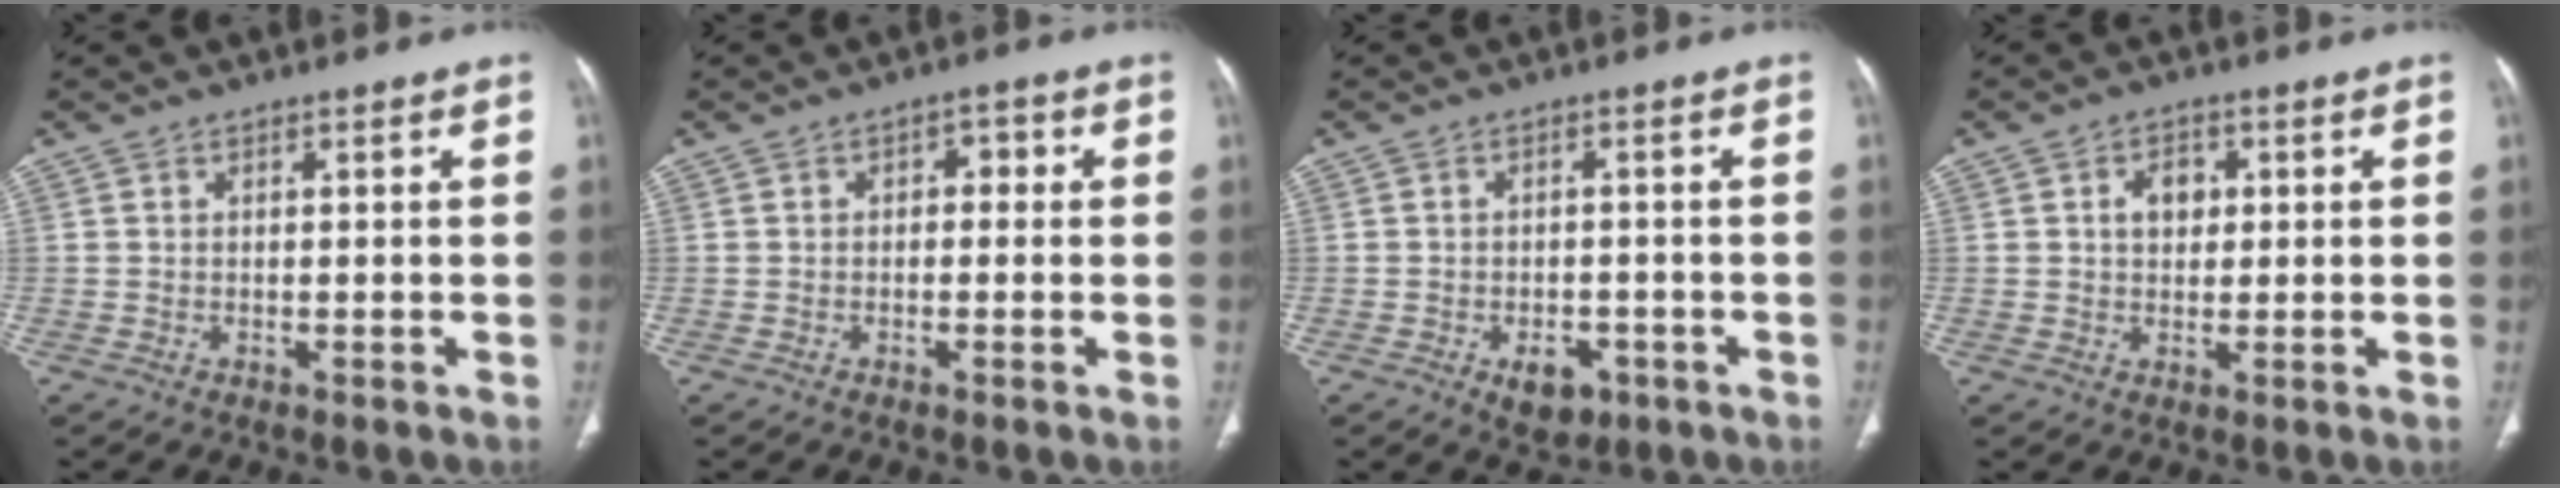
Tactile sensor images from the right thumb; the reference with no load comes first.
{"total": 2.6, "force": [0.2, 1.8, 1.9], "torque": [-0.011, 0.011, -0.006]}
{"total": 5.2, "force": [-2.4, 3.3, 3.2], "torque": [-0.033, 0.009, -0.027]}
{"total": 4.2, "force": [1.0, 3.1, 2.7], "torque": [-0.026, 0.002, 0.014]}